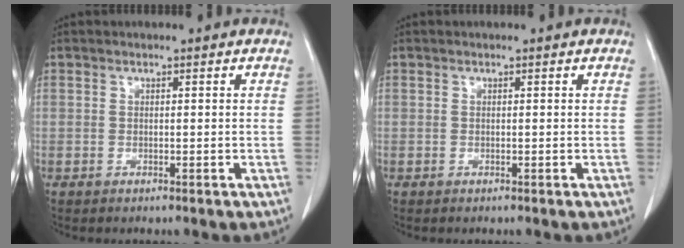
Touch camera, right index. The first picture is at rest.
{"total": 0.0}